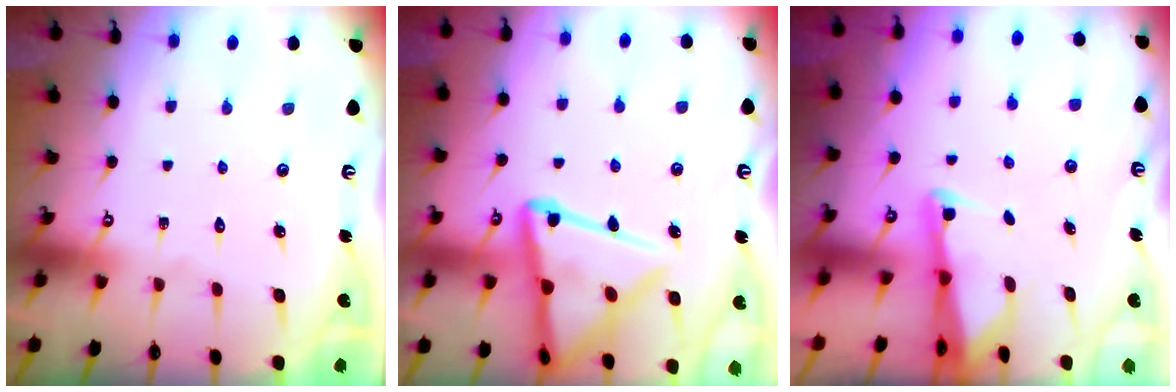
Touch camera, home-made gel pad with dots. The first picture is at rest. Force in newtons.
{"total": 16.8, "press": 16.8, "slide": 1.6}
{"total": 2.4, "press": 2.4, "slide": 0.3}